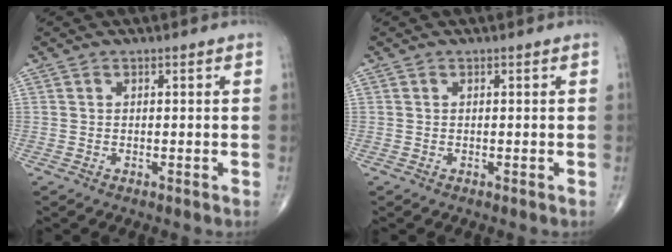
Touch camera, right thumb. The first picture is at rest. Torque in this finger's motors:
{"motor_torque": [-0.37, -0.30, -0.11, 0.06, 0.00]}